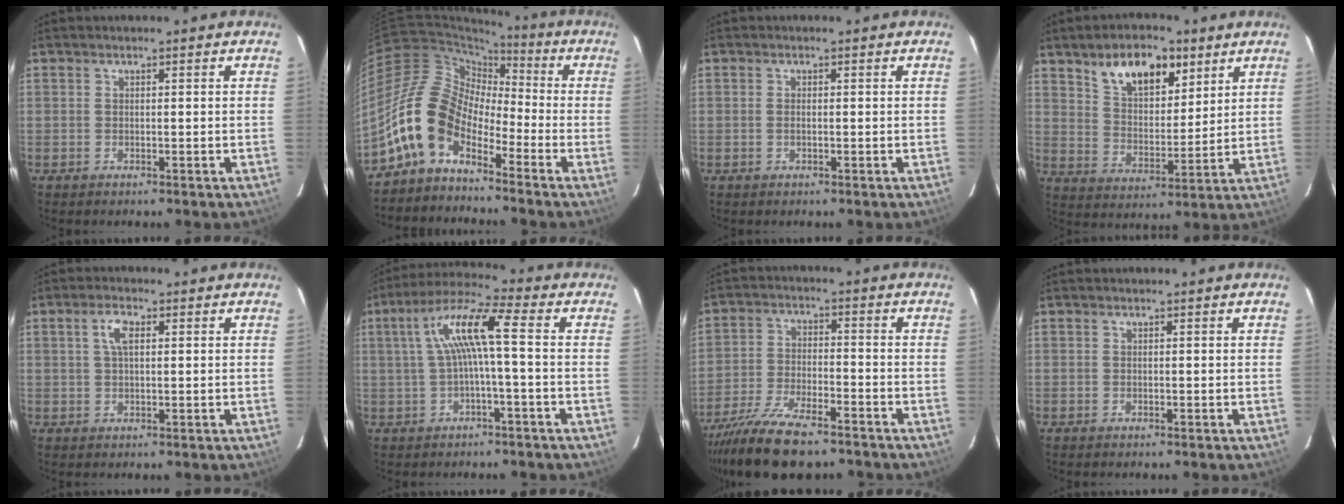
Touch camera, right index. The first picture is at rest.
{"total": 11.8, "force": [-6.5, 6.9, 7.0], "torque": [-0.126, 0.016, -0.140]}
{"total": 0.7, "force": [-0.1, 0.2, 0.7], "torque": [-0.015, -0.001, -0.004]}
{"total": 12.9, "force": [7.8, 6.6, 7.9], "torque": [-0.128, 0.015, 0.140]}
{"total": 3.5, "force": [1.1, 1.5, 2.9], "torque": [-0.059, 0.008, 0.020]}
{"total": 8.8, "force": [0.1, 0.6, 8.8], "torque": [-0.180, 0.020, 0.006]}
{"total": 14.4, "force": [-11.4, 4.1, 7.8], "torque": [-0.173, -0.034, -0.204]}
{"total": 0.0}